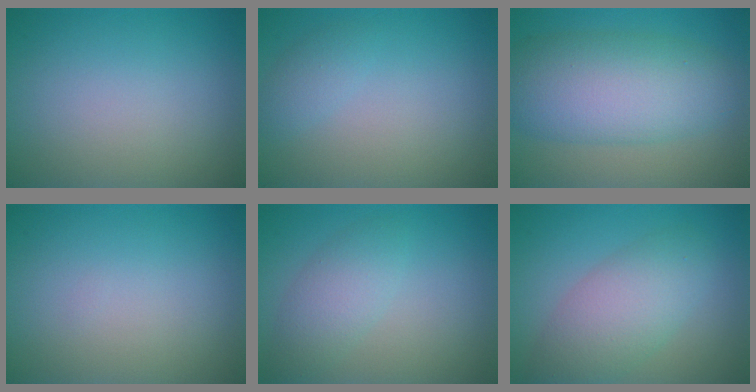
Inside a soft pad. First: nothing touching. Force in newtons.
{"total": 1.3, "press": 1.3, "slide": 0.1}
{"total": 8.8, "press": 8.8, "slide": 0.2}
{"total": 0.0}
{"total": 2.9, "press": 2.9, "slide": 0.2}
{"total": 5.1, "press": 5.1, "slide": 0.3}